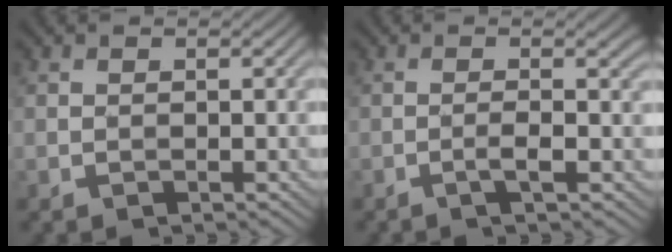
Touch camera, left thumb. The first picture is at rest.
{"total": 3.2, "force": [-0.8, 0.1, 3.1], "torque": [-0.048, 0.010, -0.021]}